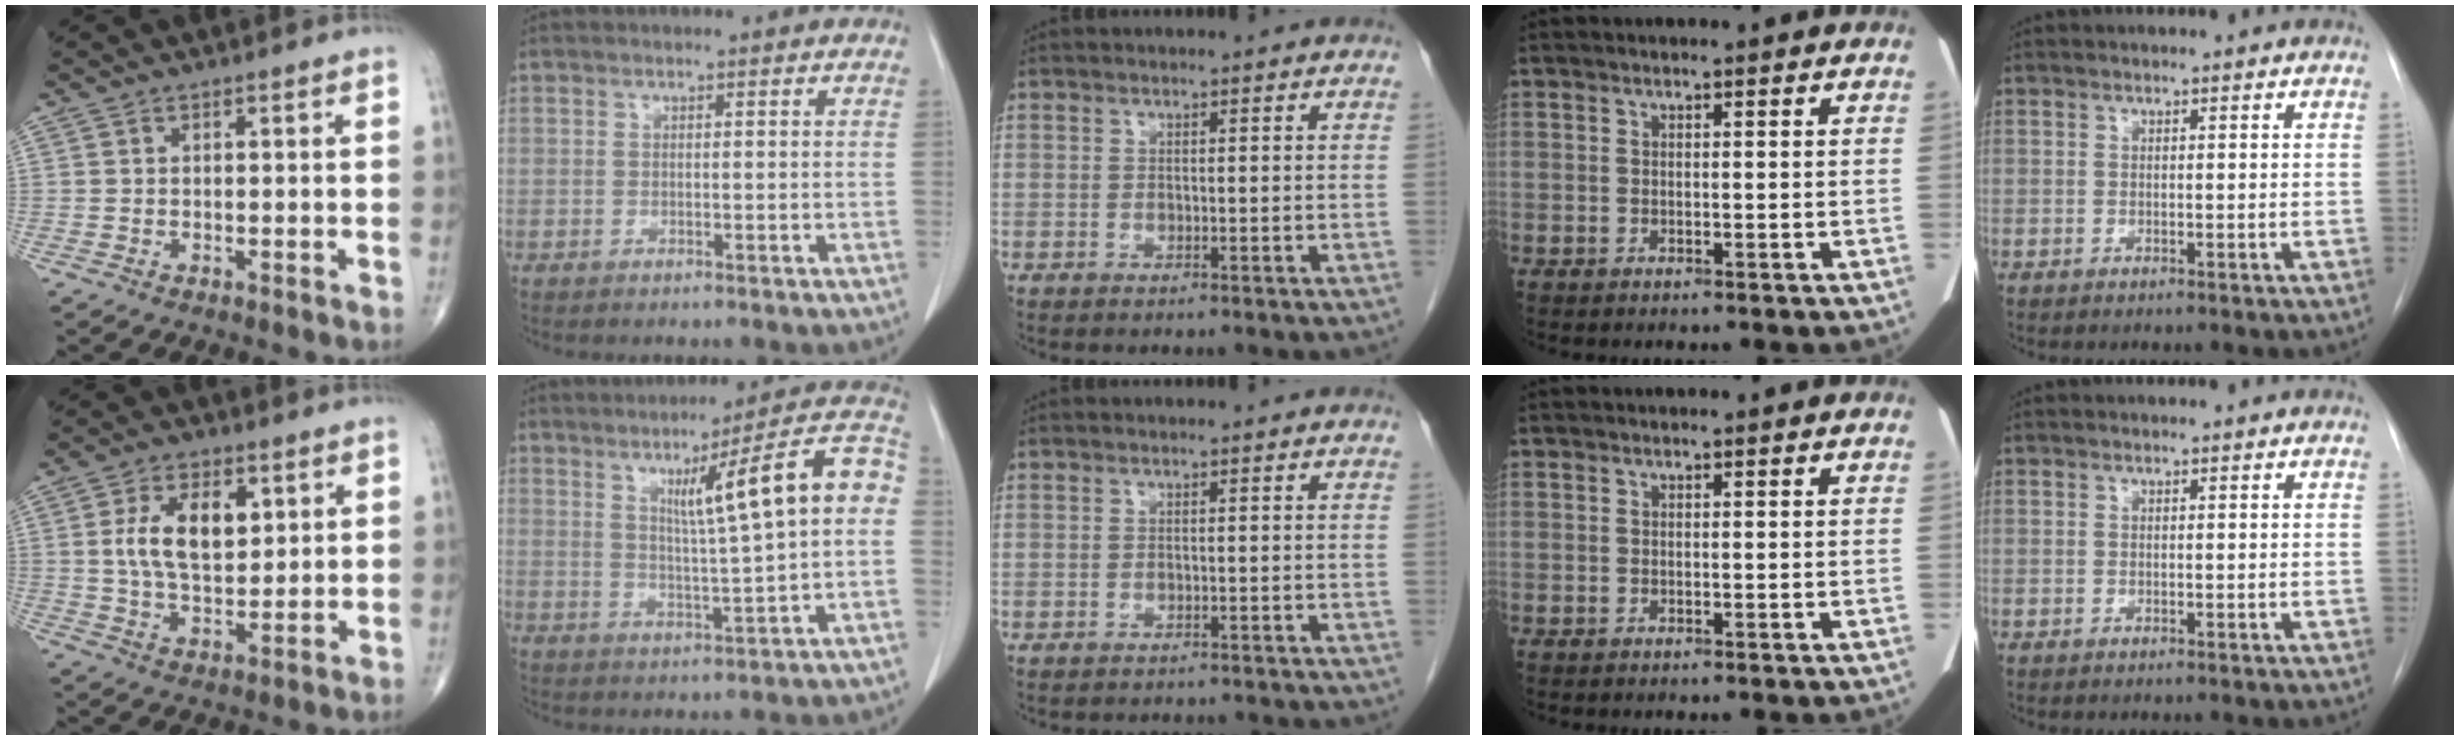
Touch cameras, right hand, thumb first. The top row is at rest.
{"thumb": {"total": 11.0, "force": [2.7, 6.1, 8.7], "torque": [-0.138, -0.008, 0.051]}, "index": {"total": 13.7, "force": [2.6, 0.0, 13.4], "torque": [-0.191, 0.021, 0.038]}, "middle": {"total": 5.0, "force": [-4.7, 1.4, 1.2], "torque": [-0.014, -0.004, -0.052]}}